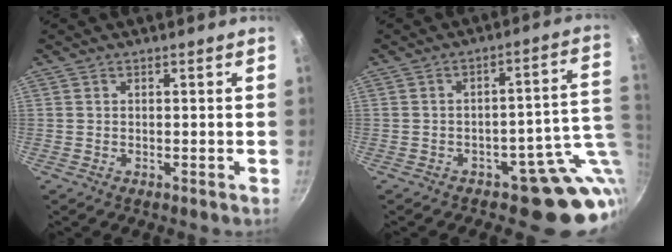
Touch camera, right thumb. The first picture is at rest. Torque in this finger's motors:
{"motor_torque": [2.88, 1.07, -0.05, -0.13, 0.17]}